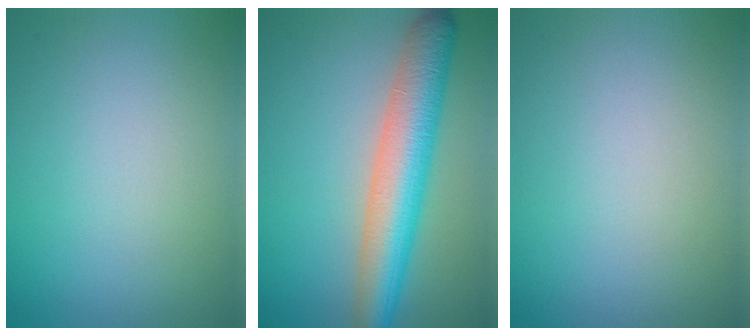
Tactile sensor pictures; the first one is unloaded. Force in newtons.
{"total": 7.5, "press": 7.5, "slide": 0.2}
{"total": 0.0}